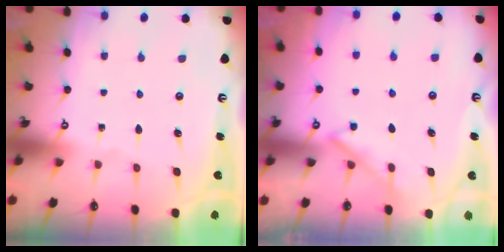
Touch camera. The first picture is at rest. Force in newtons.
{"total": 3.8, "press": 3.8, "slide": 0.5}